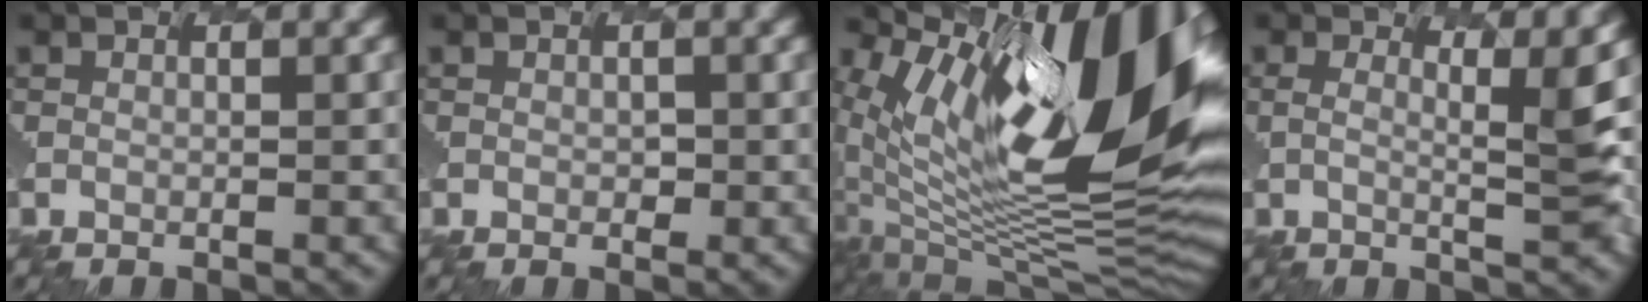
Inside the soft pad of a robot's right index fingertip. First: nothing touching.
{"total": 0.7, "force": [0.0, 0.7, 0.0], "torque": [-0.012, -0.003, -0.002]}
{"total": 15.6, "force": [6.7, 6.6, 12.5], "torque": [-0.208, 0.027, 0.103]}
{"total": 2.5, "force": [1.1, -0.2, 2.2], "torque": [-0.044, 0.010, 0.006]}